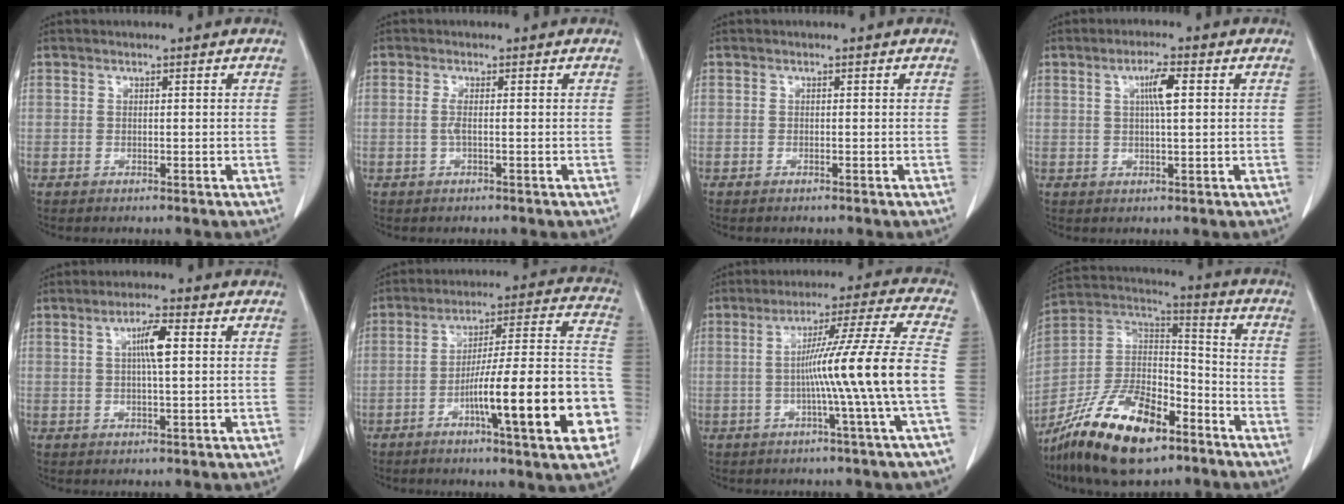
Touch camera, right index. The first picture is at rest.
{"total": 1.4, "force": [-0.2, 0.0, 1.4], "torque": [-0.034, -0.001, -0.006]}
{"total": 0.0}
{"total": 4.1, "force": [1.1, 0.3, 3.9], "torque": [-0.070, 0.003, 0.018]}
{"total": 4.5, "force": [1.0, 0.4, 4.4], "torque": [-0.080, 0.004, 0.016]}
{"total": 21.1, "force": [-7.5, 1.1, 19.7], "torque": [-0.237, 0.013, -0.111]}
{"total": 13.4, "force": [-2.7, -3.0, 12.8], "torque": [-0.201, 0.005, -0.044]}
{"total": 20.1, "force": [-13.2, 7.4, 13.2], "torque": [-0.275, 0.004, -0.241]}